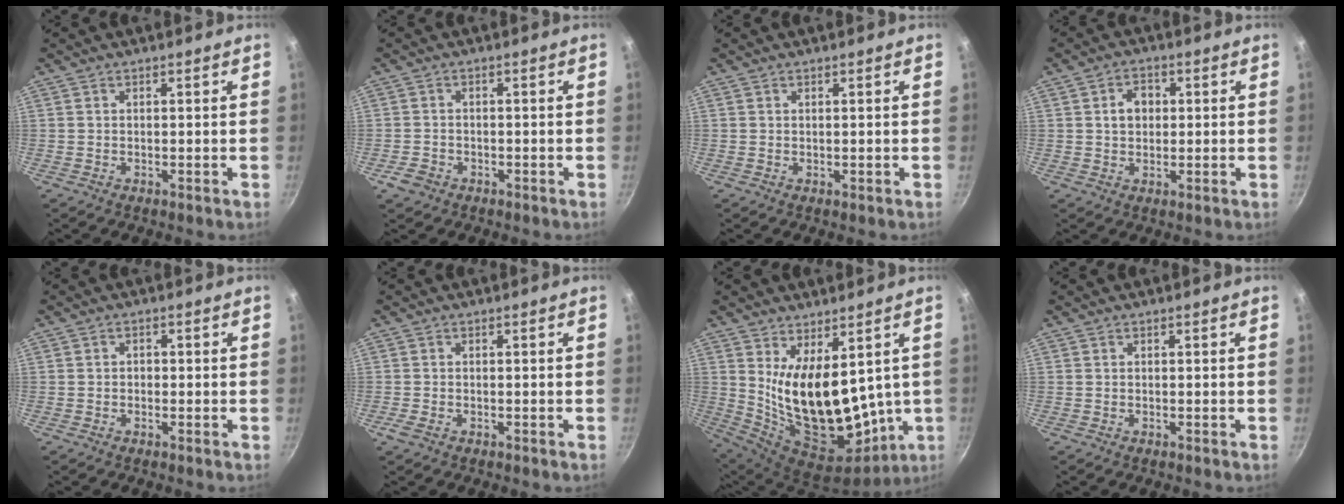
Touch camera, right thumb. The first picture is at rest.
{"total": 3.0, "force": [-1.7, 2.2, 1.1], "torque": [-0.022, 0.018, -0.027]}
{"total": 0.0}
{"total": 4.6, "force": [0.7, 3.6, 2.8], "torque": [-0.025, 0.008, 0.010]}
{"total": 1.2, "force": [-0.2, 1.0, 0.6], "torque": [-0.008, 0.005, -0.006]}
{"total": 1.6, "force": [-0.8, 0.9, 1.0], "torque": [-0.025, 0.003, -0.016]}
{"total": 20.0, "force": [3.7, 10.5, 16.6], "torque": [-0.249, -0.068, 0.096]}
{"total": 0.0}